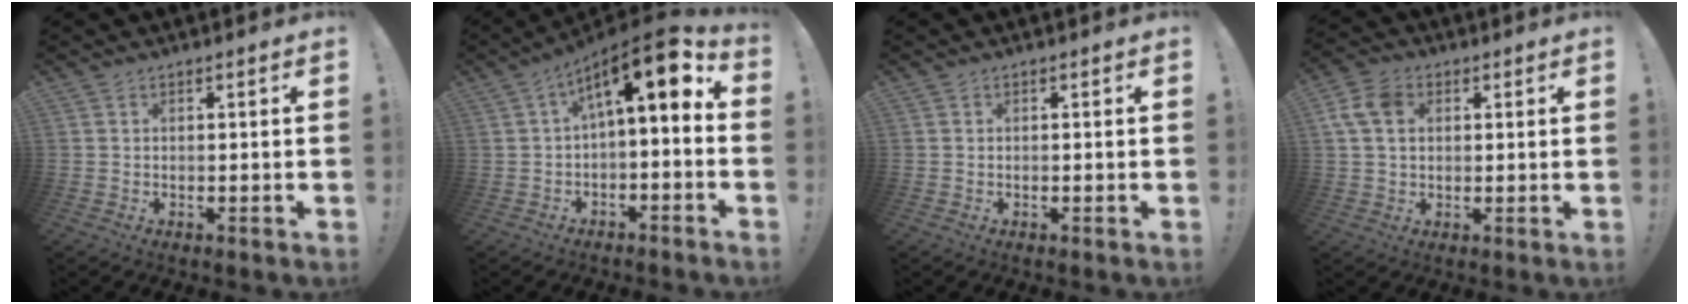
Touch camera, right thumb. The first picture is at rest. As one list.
[{"total": 11.6, "force": [3.6, 2.1, 10.8], "torque": [-0.166, -0.031, 0.051]}, {"total": 0.0}, {"total": 9.2, "force": [2.7, 6.8, 5.6], "torque": [-0.113, 0.006, 0.053]}]